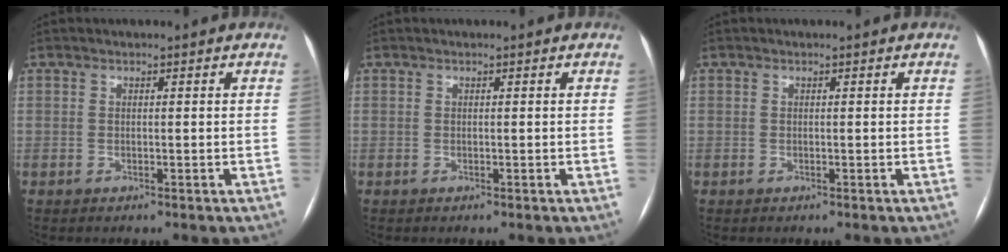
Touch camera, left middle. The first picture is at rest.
{"total": 0.0}
{"total": 0.0}